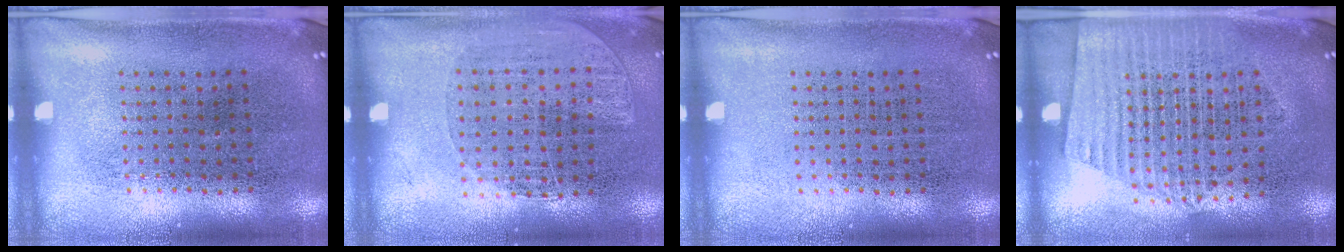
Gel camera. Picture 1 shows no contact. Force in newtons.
{"total": 1.1, "press": 0.9, "slide": 0.6}
{"total": 0.0}
{"total": 1.5, "press": 1.4, "slide": 0.7}